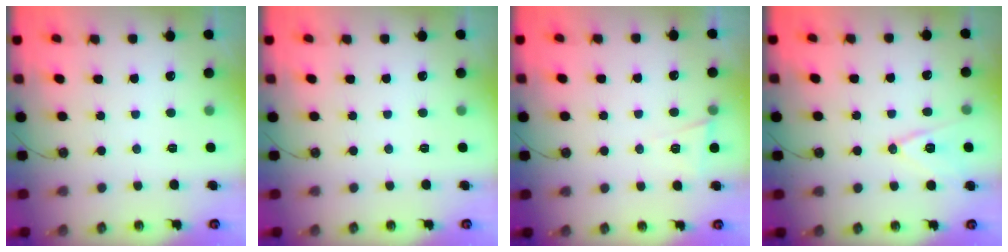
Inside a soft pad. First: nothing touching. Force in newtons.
{"total": 0.0}
{"total": 4.5, "press": 3.7, "slide": 2.6}
{"total": 10.8, "press": 10.3, "slide": 3.5}